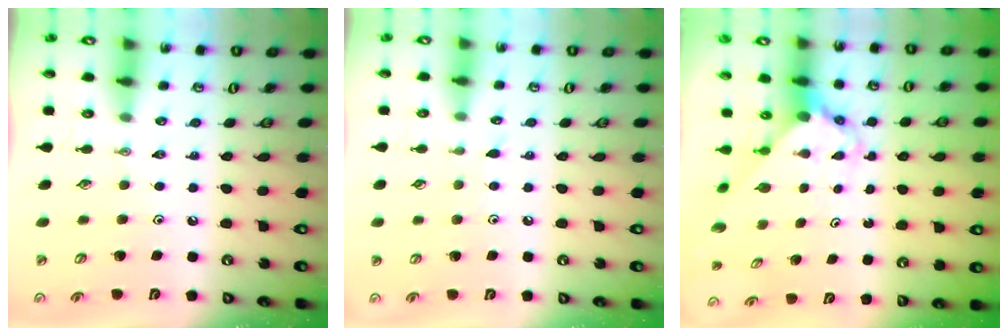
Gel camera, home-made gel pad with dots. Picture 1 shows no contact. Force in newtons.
{"total": 4.5, "press": 4.5, "slide": 0.5}
{"total": 3.7, "press": 3.7, "slide": 0.4}